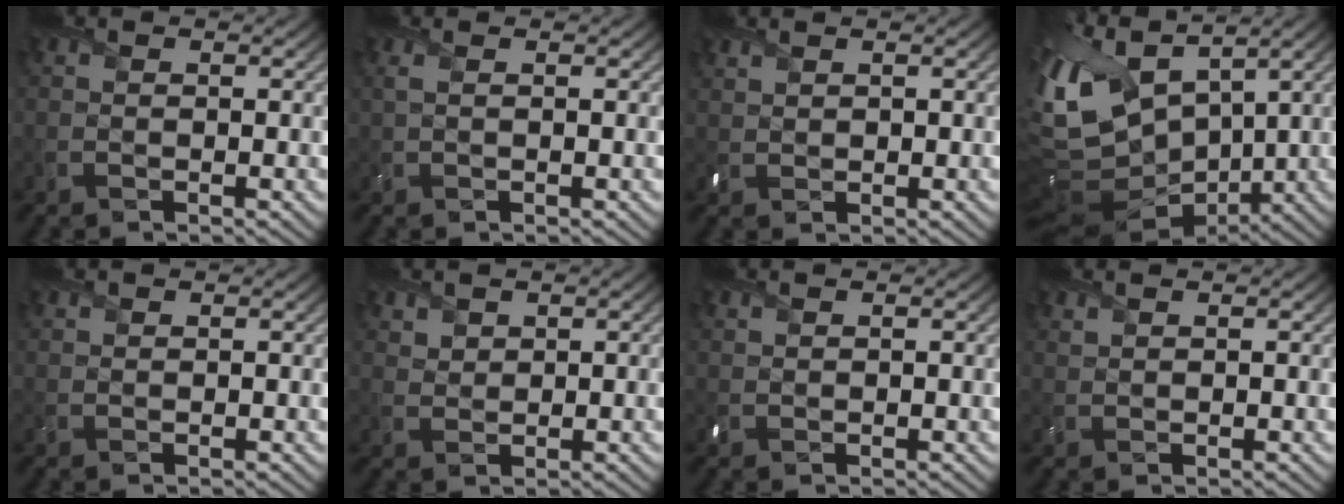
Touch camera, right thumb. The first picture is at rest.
{"total": 0.8, "force": [0.4, 0.2, 0.7], "torque": [-0.022, 0.004, 0.009]}
{"total": 1.3, "force": [1.0, 0.6, 0.5], "torque": [-0.019, 0.003, 0.027]}
{"total": 14.2, "force": [3.8, 8.2, 10.9], "torque": [-0.283, -0.009, 0.091]}
{"total": 0.8, "force": [0.8, 0.3, 0.2], "torque": [-0.007, 0.002, 0.019]}
{"total": 2.0, "force": [1.5, 1.2, 0.6], "torque": [-0.017, -0.001, 0.036]}
{"total": 0.9, "force": [0.8, 0.3, 0.3], "torque": [-0.015, 0.003, 0.022]}
{"total": 1.1, "force": [1.0, 0.2, 0.2], "torque": [-0.015, 0.002, 0.028]}